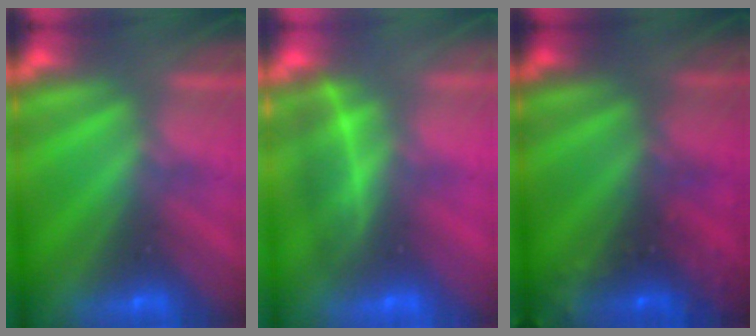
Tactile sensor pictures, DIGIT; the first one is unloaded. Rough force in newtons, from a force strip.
{"total": 1.9}
{"total": 8.0}